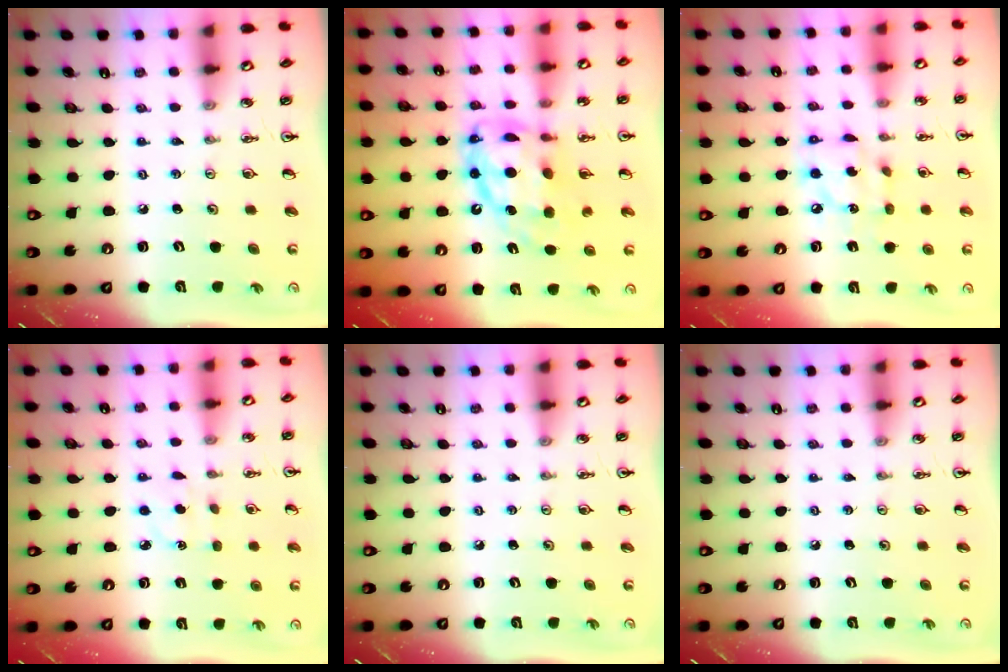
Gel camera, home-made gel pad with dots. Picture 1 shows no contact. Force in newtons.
{"total": 14.9, "press": 14.8, "slide": 1.3}
{"total": 8.5, "press": 8.5, "slide": 0.6}
{"total": 2.6, "press": 2.6, "slide": 0.5}
{"total": 0.0}
{"total": 0.0}